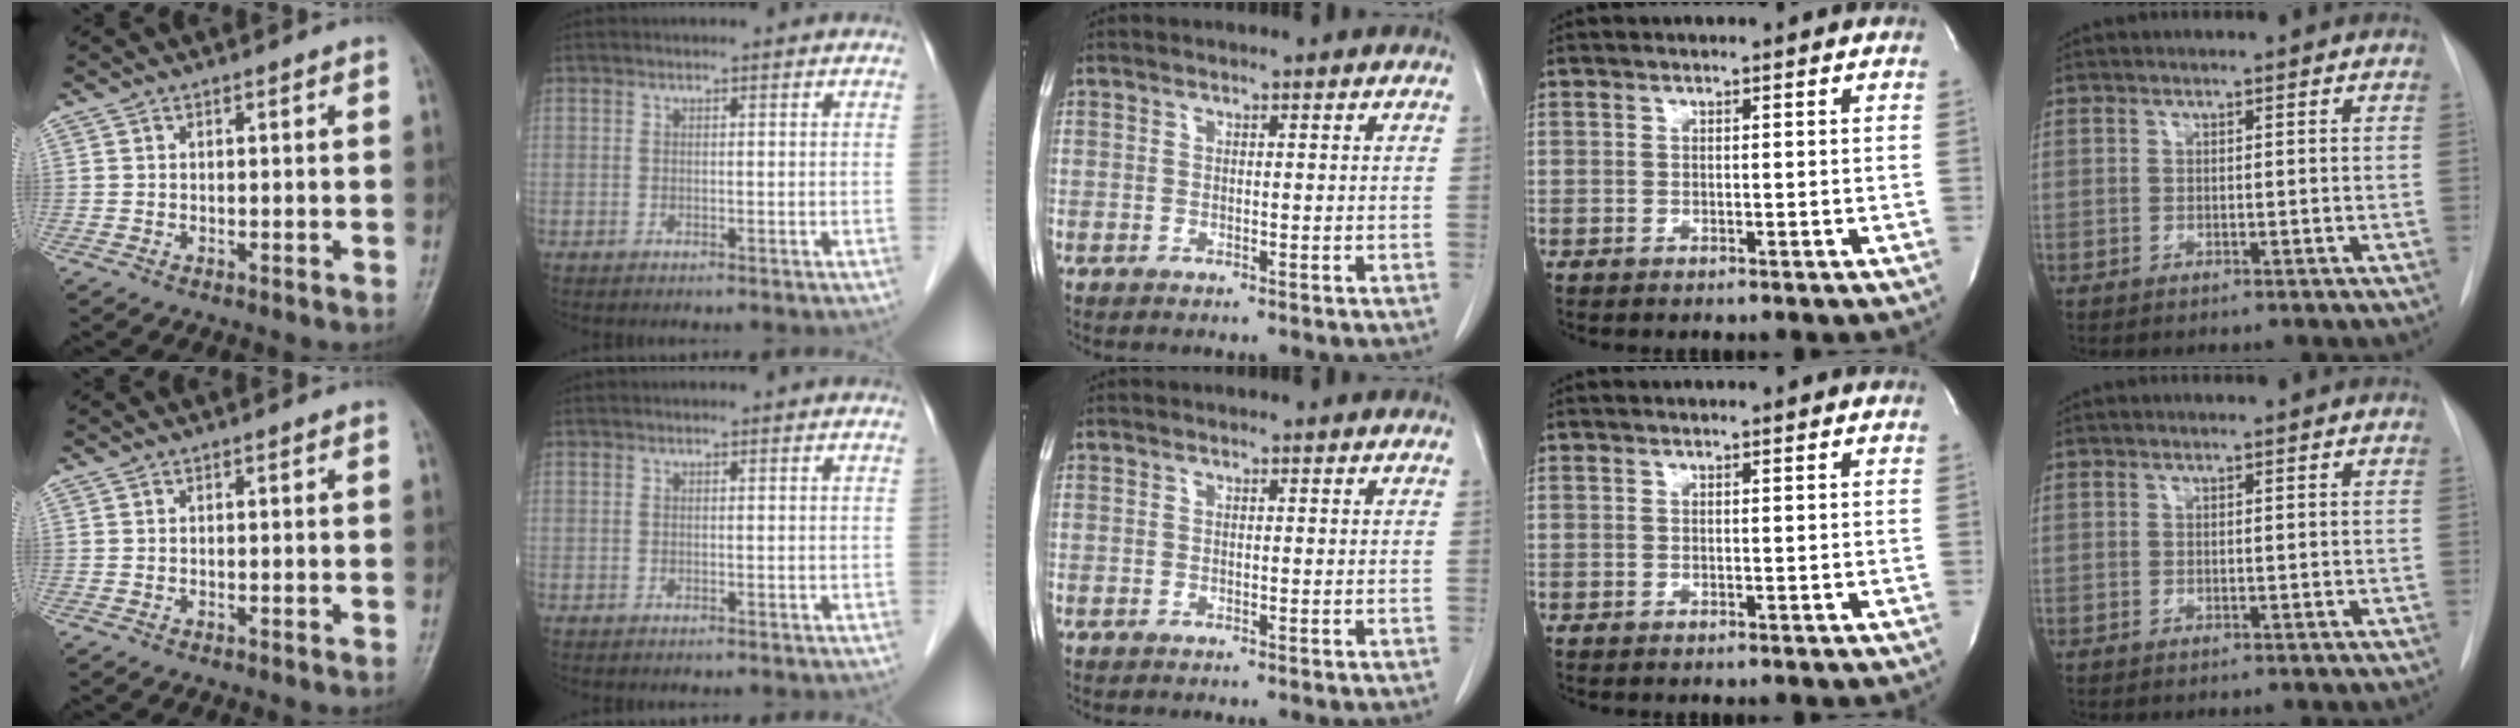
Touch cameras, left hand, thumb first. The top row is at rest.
{}